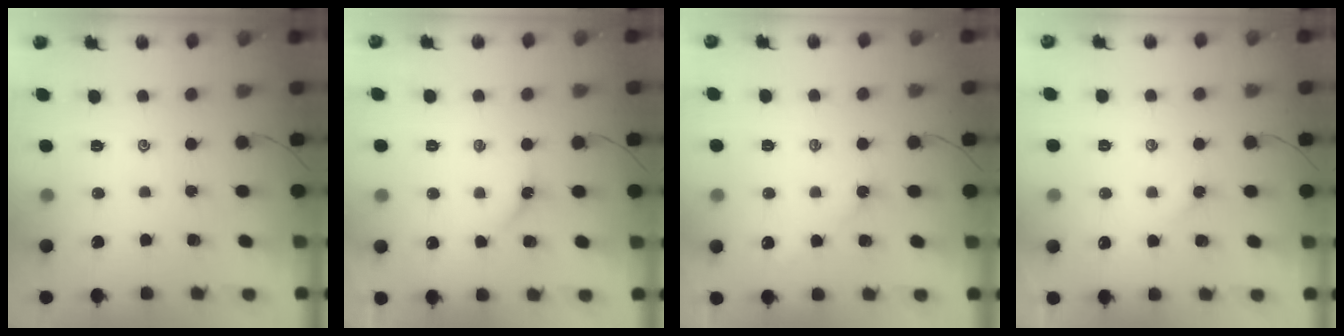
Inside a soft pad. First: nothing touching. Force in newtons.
{"total": 4.8, "press": 4.8, "slide": 0.6}
{"total": 2.2, "press": 2.1, "slide": 0.4}
{"total": 2.6, "press": 2.5, "slide": 0.5}